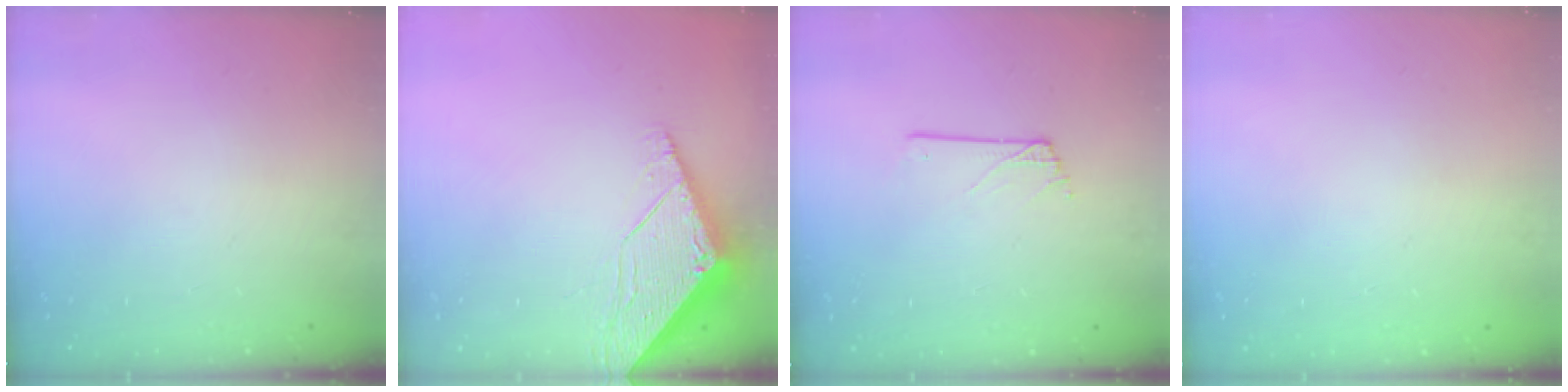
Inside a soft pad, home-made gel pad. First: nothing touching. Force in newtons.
{"total": 6.2, "press": 6.2, "slide": 0.5}
{"total": 0.6, "press": 0.6, "slide": 0.1}
{"total": 0.0}